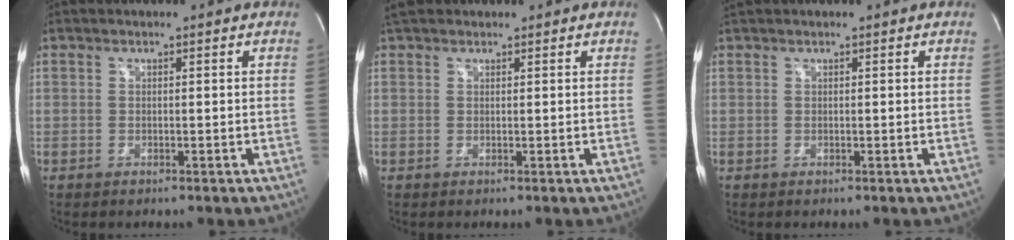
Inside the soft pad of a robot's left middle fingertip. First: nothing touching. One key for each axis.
{"total": 2.5, "fx": 2.1, "fy": 1.1, "fz": 0.5, "tx": -0.015, "ty": 0.025, "tz": 0.037}
{"total": 0.8, "fx": 0.8, "fy": -0.1, "fz": 0.2, "tx": -0.012, "ty": 0.019, "tz": 0.021}